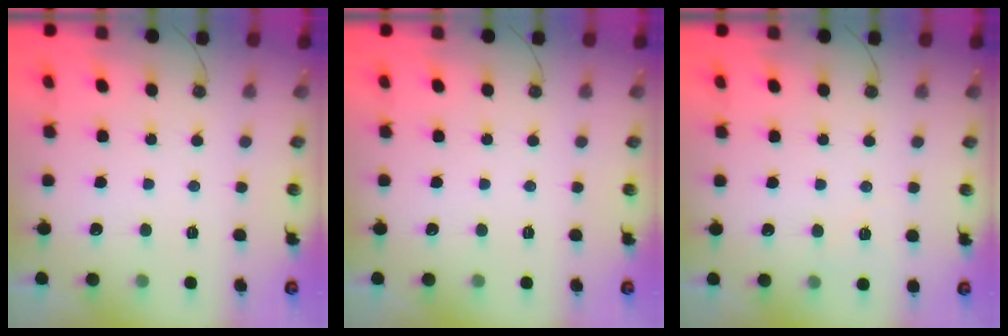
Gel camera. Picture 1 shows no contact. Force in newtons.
{"total": 0.0}
{"total": 3.7, "press": 3.6, "slide": 1.0}